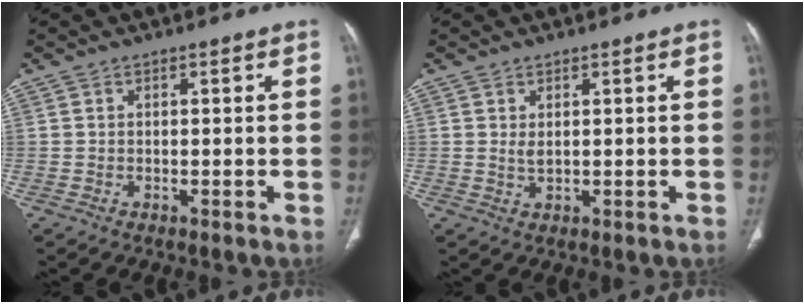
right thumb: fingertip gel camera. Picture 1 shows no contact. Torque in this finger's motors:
{"motor_torque": [0.21, 0.04, 0.00, -0.34, -0.01]}